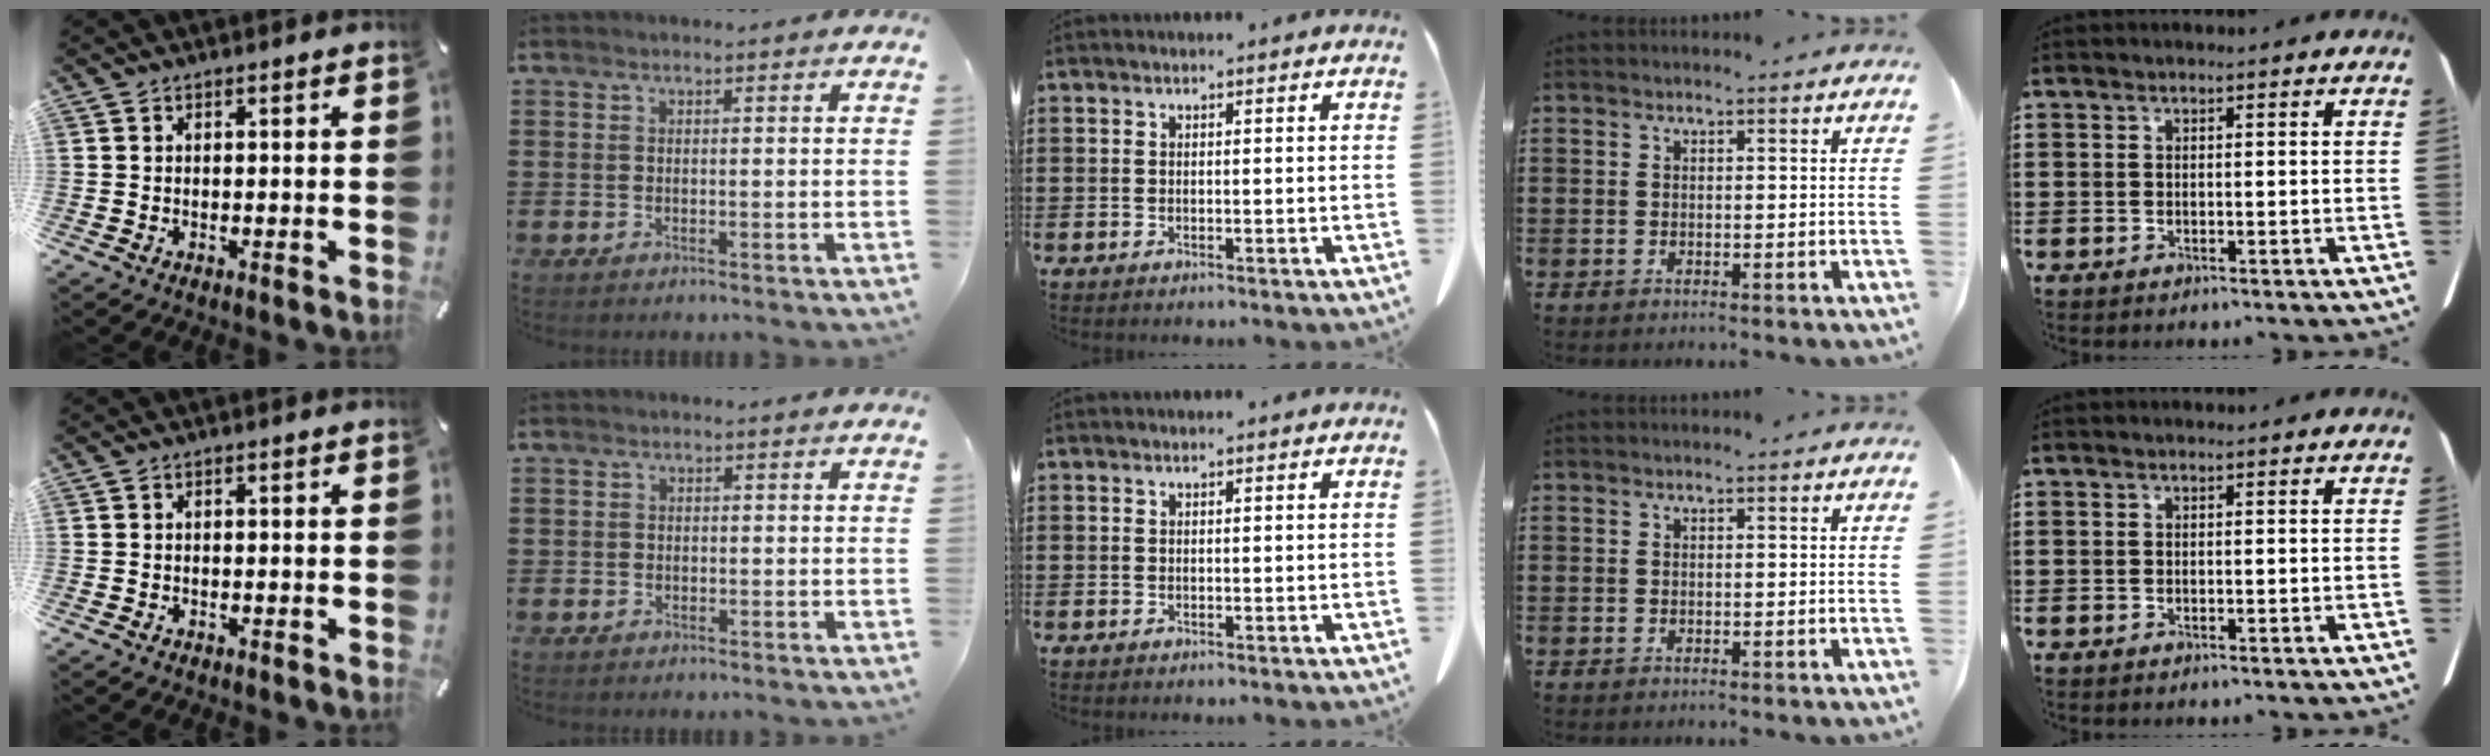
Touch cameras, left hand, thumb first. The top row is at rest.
{"thumb": {"total": 0.5, "force": [-0.3, 0.4, 0.2], "torque": [-0.002, 0.003, -0.008]}, "index": {"total": 0.7, "force": [-0.3, 0.7, 0.1], "torque": [-0.004, 0.002, -0.007]}}